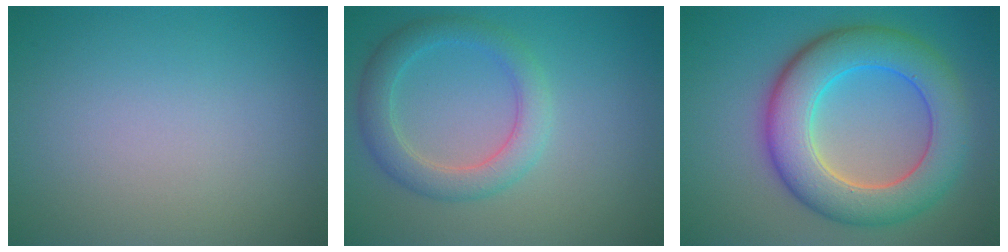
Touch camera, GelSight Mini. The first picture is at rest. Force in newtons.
{"total": 3.6, "press": 3.6, "slide": 0.2}
{"total": 8.6, "press": 8.5, "slide": 0.5}